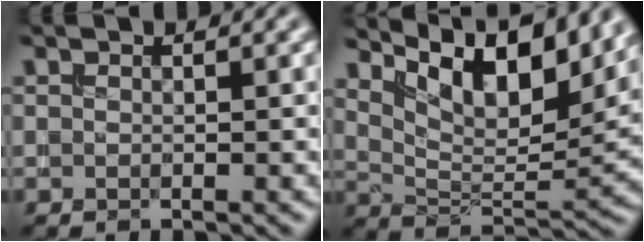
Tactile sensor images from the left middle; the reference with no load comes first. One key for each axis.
{"total": 10.4, "fx": 6.7, "fy": 3.8, "fz": 7.0, "tx": -0.114, "ty": 0.002, "tz": 0.117}